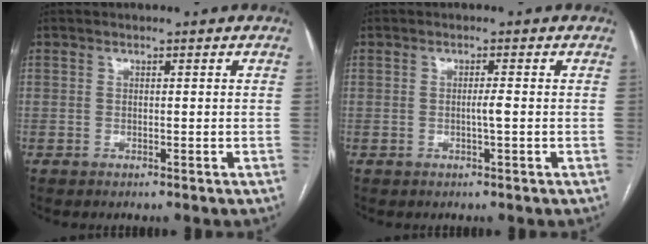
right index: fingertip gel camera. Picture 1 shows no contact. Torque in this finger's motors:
{"motor_torque": [0.37, 0.09, 0.13, 0.04]}